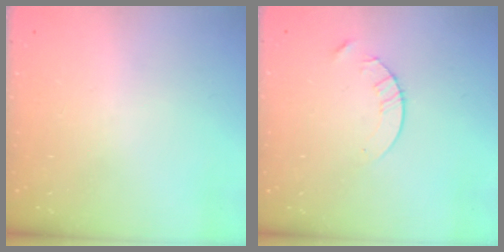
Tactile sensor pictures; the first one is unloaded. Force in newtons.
{"total": 3.8, "press": 3.7, "slide": 0.5}